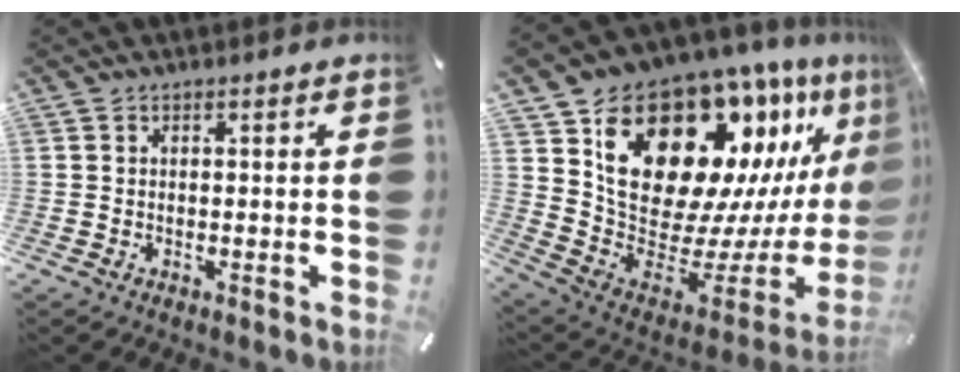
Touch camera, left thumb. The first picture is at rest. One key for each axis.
{"total": 23.2, "fx": 13.8, "fy": 12.9, "fz": 13.4, "tx": -0.218, "ty": -0.114, "tz": 0.254}